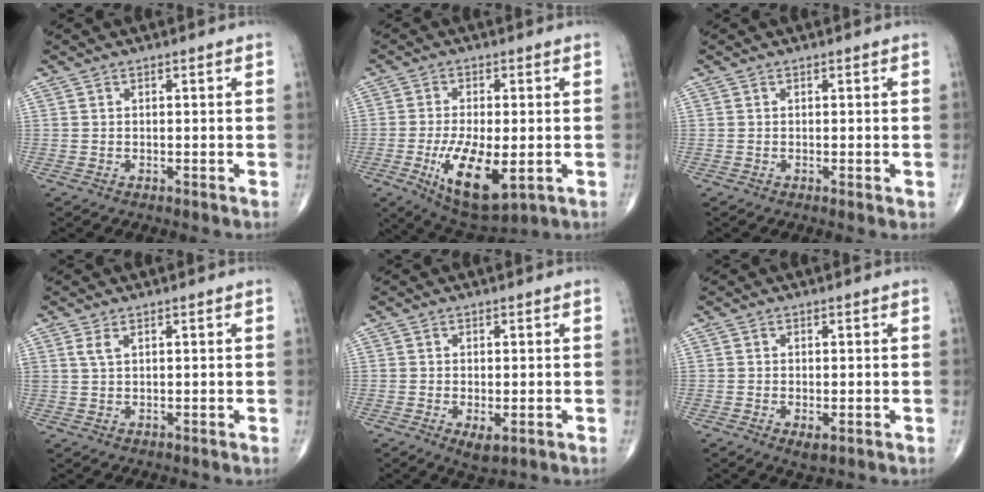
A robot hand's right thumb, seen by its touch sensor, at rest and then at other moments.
{"total": 12.9, "force": [-3.4, 5.4, 11.2], "torque": [-0.195, -0.016, -0.045]}
{"total": 1.1, "force": [-0.3, 0.3, 1.0], "torque": [-0.016, -0.004, -0.003]}
{"total": 2.0, "force": [1.1, 0.8, 1.5], "torque": [-0.035, 0.001, 0.027]}
{"total": 3.3, "force": [-1.0, 1.5, 2.8], "torque": [-0.048, -0.010, -0.011]}
{"total": 2.2, "force": [-0.6, 1.0, 1.8], "torque": [-0.032, -0.005, -0.009]}